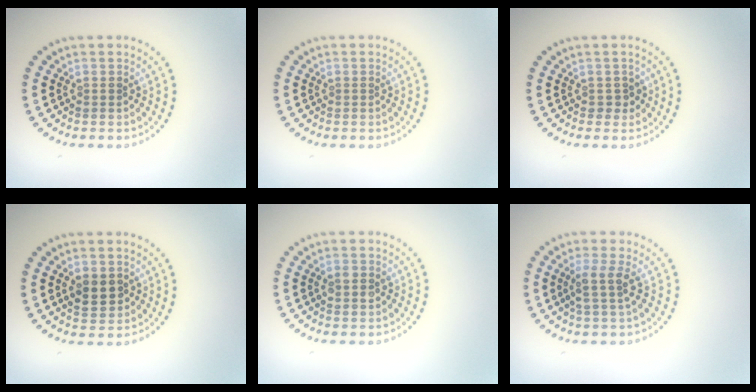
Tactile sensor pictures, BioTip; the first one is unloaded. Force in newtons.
{"total": 0.0}
{"total": 1.1, "press": 1.0, "slide": 0.5}
{"total": 2.6, "press": 2.6, "slide": 0.2}
{"total": 1.8, "press": 1.8, "slide": 0.1}
{"total": 2.3, "press": 1.8, "slide": 1.3}